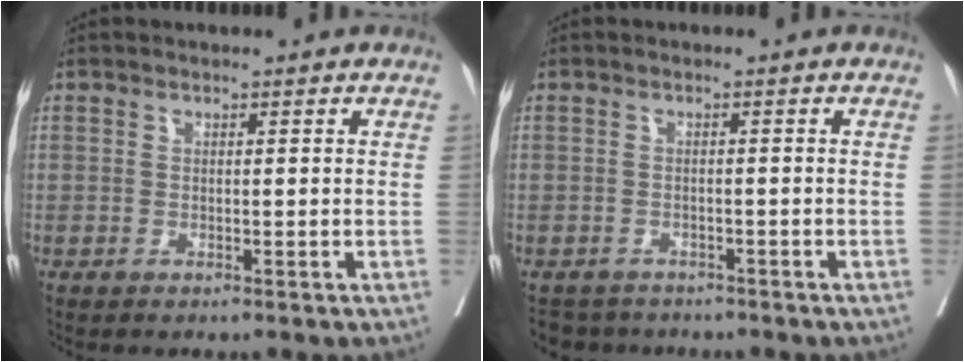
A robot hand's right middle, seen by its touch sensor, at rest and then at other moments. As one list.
[{"total": 3.7, "force": [-3.3, 1.6, -0.4], "torque": [0.009, -0.003, -0.054]}]